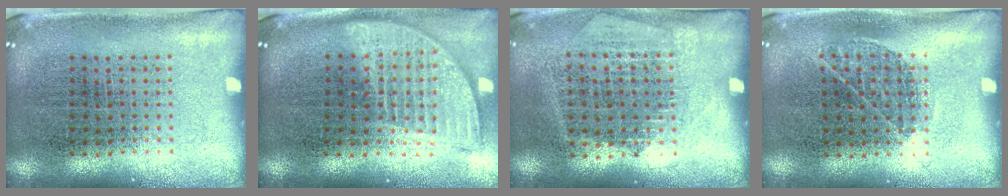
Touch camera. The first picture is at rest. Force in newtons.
{"total": 1.9, "press": 1.5, "slide": 1.1}
{"total": 1.2, "press": 1.1, "slide": 0.5}
{"total": 0.8, "press": 0.6, "slide": 0.6}